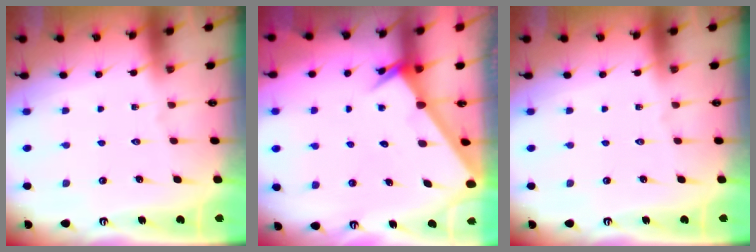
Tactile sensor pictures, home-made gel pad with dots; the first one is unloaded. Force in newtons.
{"total": 2.5, "press": 2.5, "slide": 0.2}
{"total": 0.0}